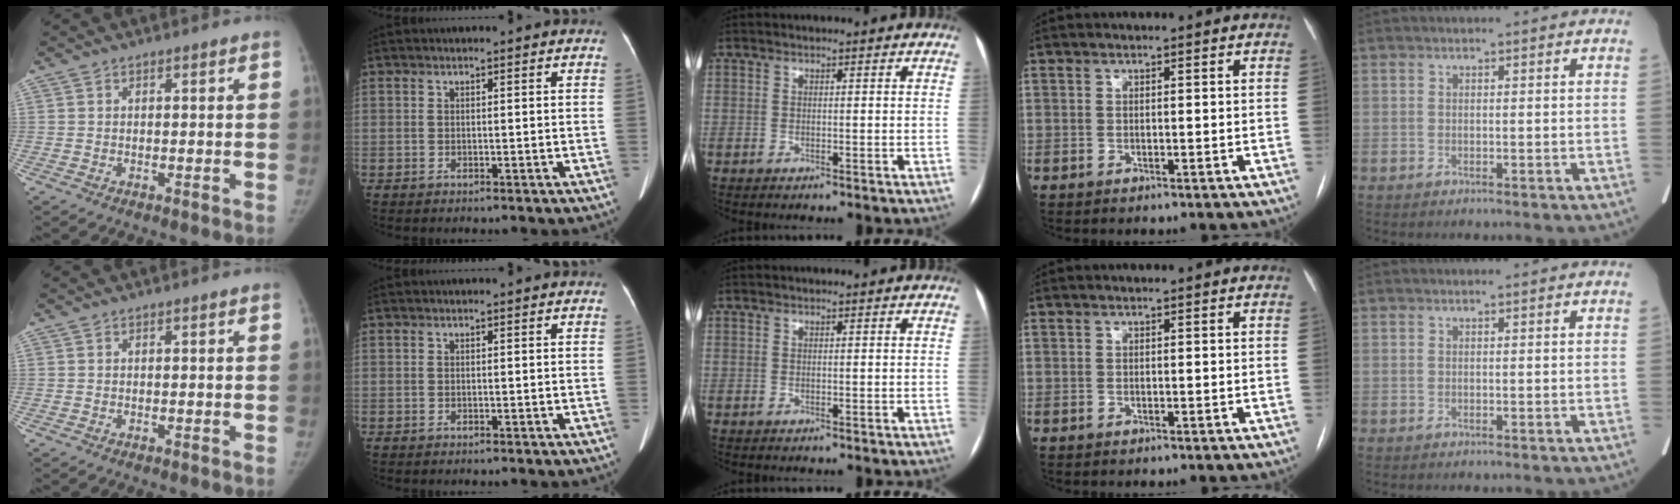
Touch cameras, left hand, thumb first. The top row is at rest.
{}